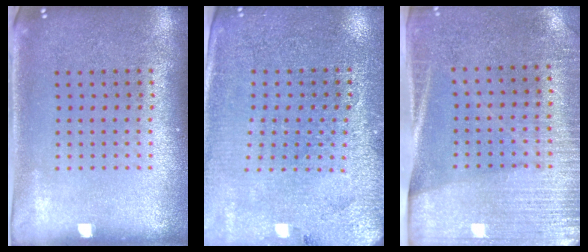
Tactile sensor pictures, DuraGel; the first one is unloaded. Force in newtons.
{"total": 2.8, "press": 2.7, "slide": 0.5}
{"total": 2.8, "press": 2.5, "slide": 1.3}